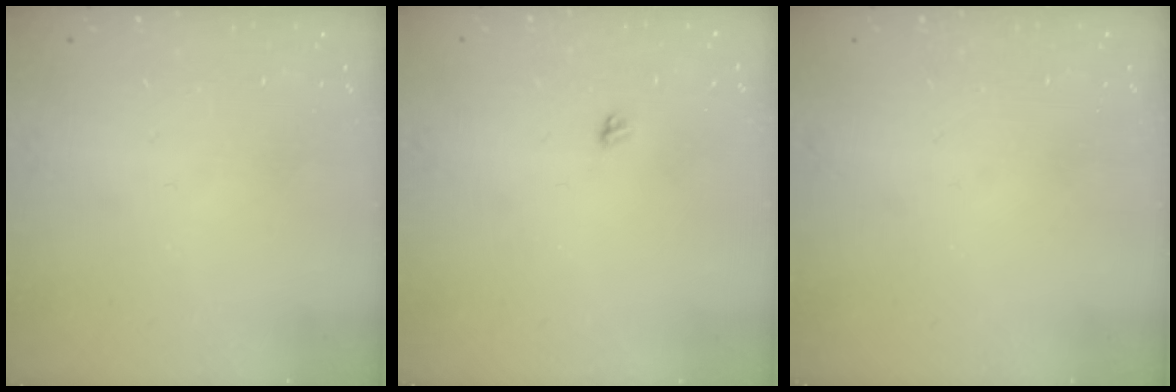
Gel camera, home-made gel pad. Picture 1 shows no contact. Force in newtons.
{"total": 3.9, "press": 3.8, "slide": 0.5}
{"total": 0.0}